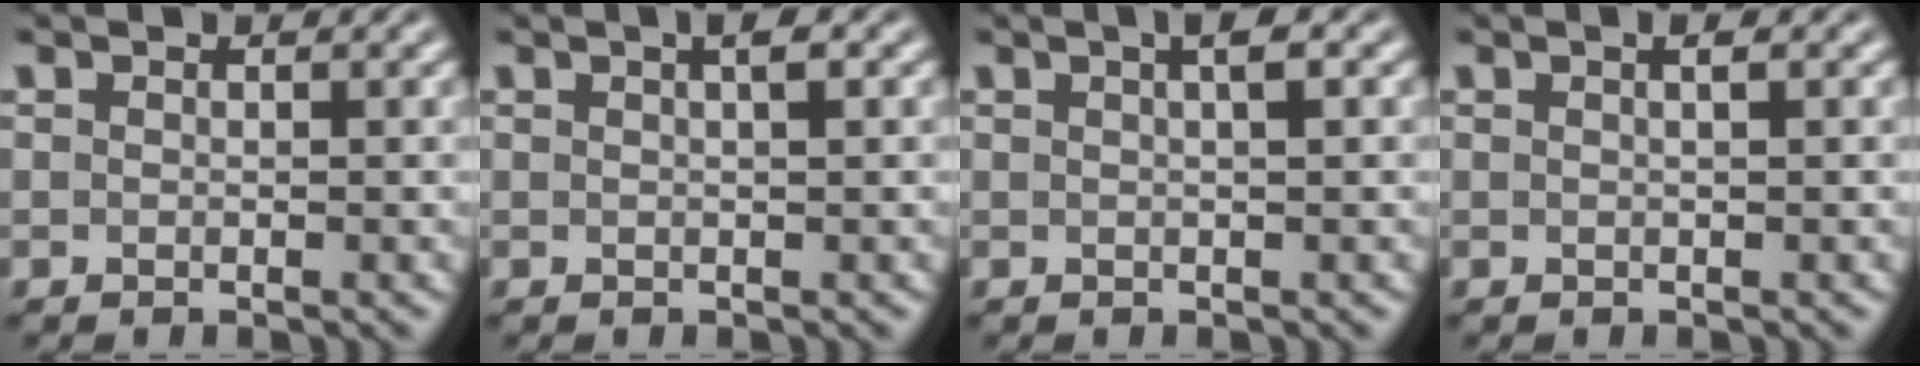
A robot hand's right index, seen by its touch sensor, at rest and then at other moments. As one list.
[{"total": 2.0, "force": [0.7, 0.1, 1.9], "torque": [-0.018, 0.009, 0.010]}, {"total": 2.4, "force": [0.9, 0.1, 2.2], "torque": [-0.022, 0.011, 0.011]}, {"total": 1.0, "force": [0.2, -0.3, 0.9], "torque": [-0.010, 0.005, 0.002]}]